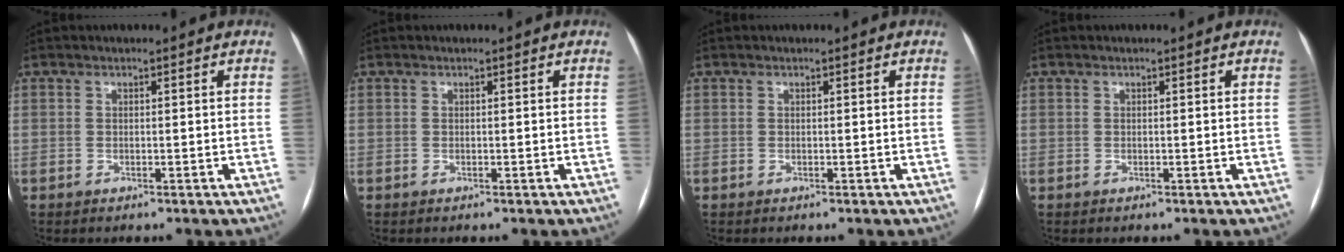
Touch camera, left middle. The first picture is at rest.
{"total": 0.0}
{"total": 0.0}
{"total": 0.0}